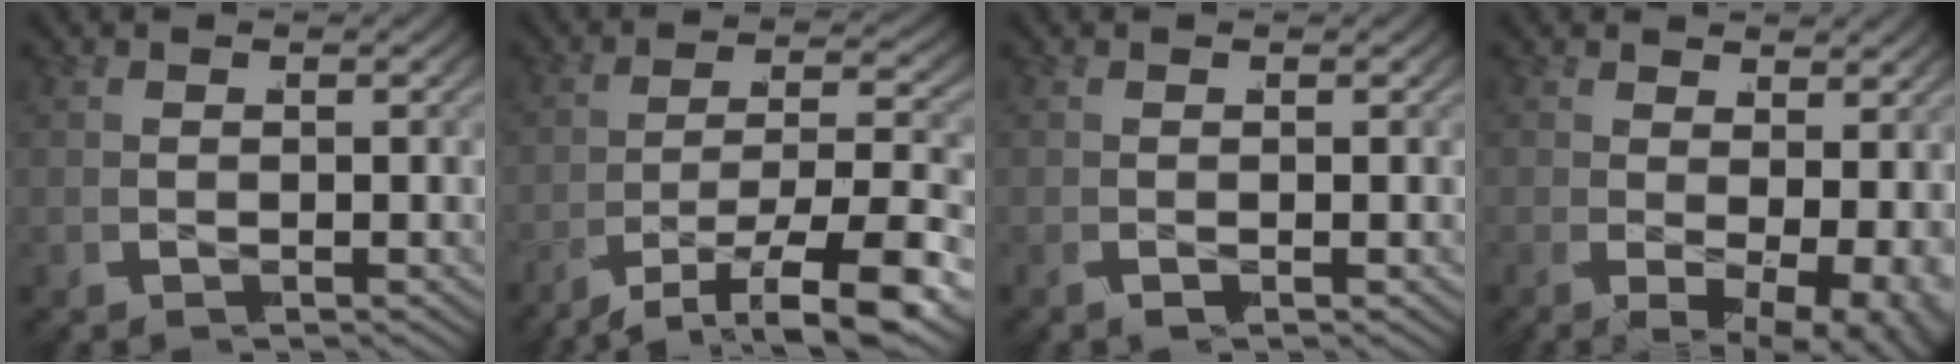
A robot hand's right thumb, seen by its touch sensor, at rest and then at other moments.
{"total": 8.3, "force": [-4.4, 3.2, 6.3], "torque": [-0.122, -0.030, -0.057]}
{"total": 0.0}
{"total": 8.2, "force": [-1.6, 5.4, 6.0], "torque": [-0.110, -0.033, -0.014]}